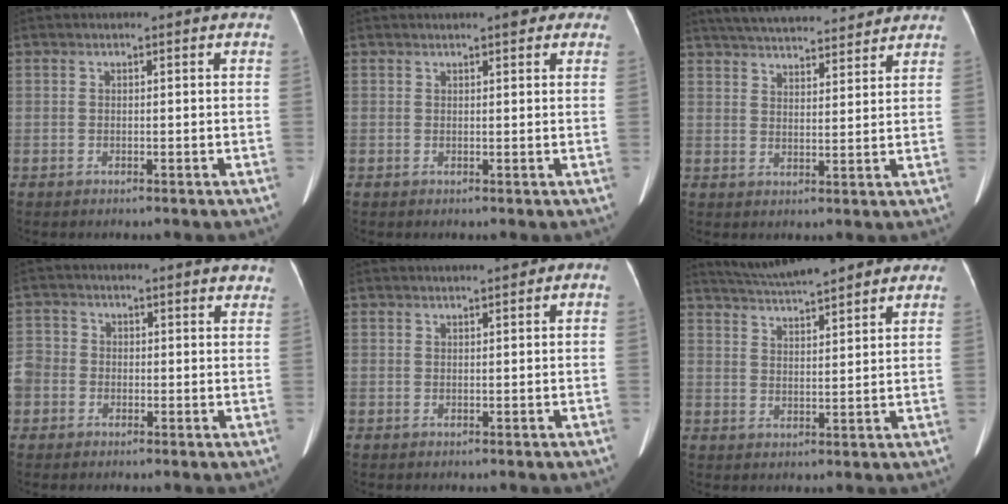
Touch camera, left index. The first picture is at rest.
{"total": 4.0, "force": [2.8, 1.2, 2.5], "torque": [-0.025, 0.016, 0.030]}
{"total": 17.4, "force": [15.6, 3.5, 6.7], "torque": [-0.114, 0.037, 0.227]}
{"total": 6.7, "force": [-0.1, 6.3, 2.4], "torque": [-0.074, 0.024, 0.004]}
{"total": 3.0, "force": [1.4, 1.0, 2.5], "torque": [-0.035, 0.021, 0.017]}
{"total": 11.7, "force": [10.0, 2.1, 5.7], "torque": [-0.088, 0.028, 0.145]}